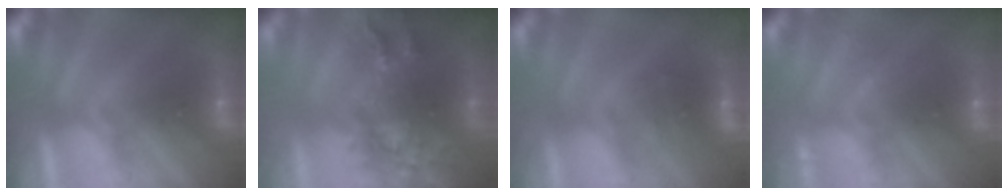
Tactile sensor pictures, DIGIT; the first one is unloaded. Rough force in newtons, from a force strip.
{"total": 7.5}
{"total": 2.2}
{"total": 2.0}